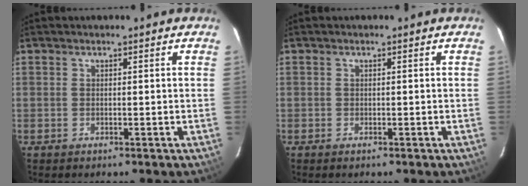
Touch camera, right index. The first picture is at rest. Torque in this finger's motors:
{"motor_torque": [0.04, 0.04, 0.07, -0.01]}